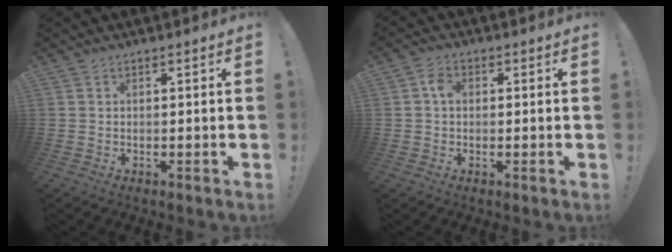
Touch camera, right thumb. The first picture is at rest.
{"total": 3.5, "force": [0.3, 2.4, 2.5], "torque": [-0.041, 0.007, 0.004]}